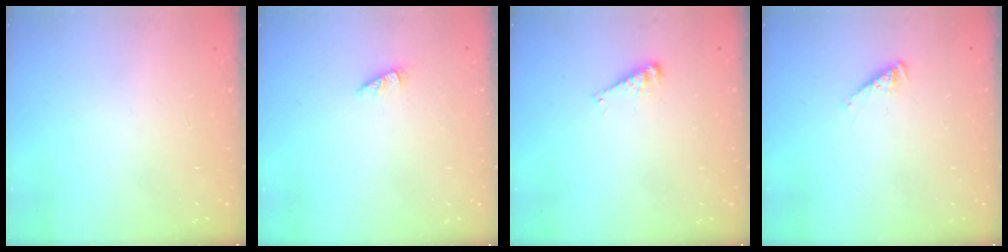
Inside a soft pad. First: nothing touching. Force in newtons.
{"total": 1.0, "press": 1.0, "slide": 0.2}
{"total": 4.8, "press": 4.7, "slide": 0.5}
{"total": 1.5, "press": 1.5, "slide": 0.3}